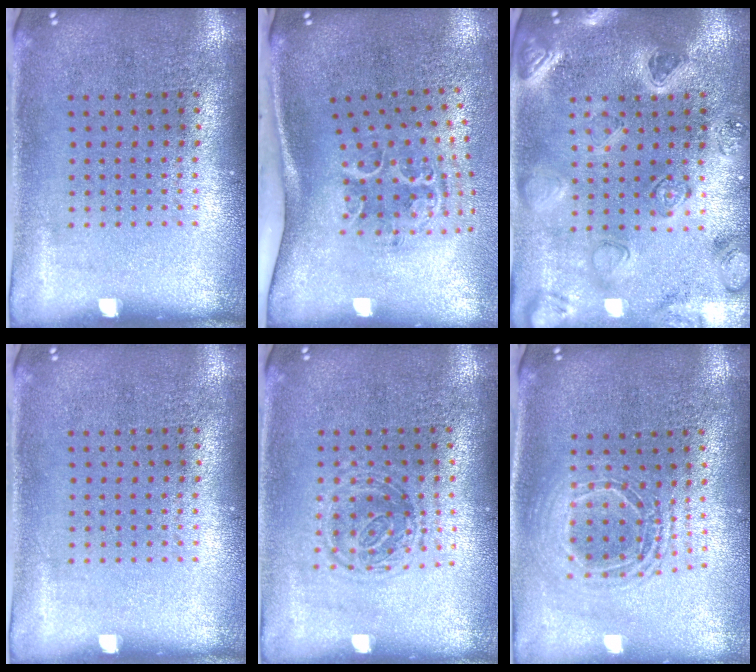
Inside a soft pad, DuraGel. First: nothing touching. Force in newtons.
{"total": 1.7, "press": 1.3, "slide": 1.1}
{"total": 2.2, "press": 2.2, "slide": 0.3}
{"total": 0.0}
{"total": 1.2, "press": 1.0, "slide": 0.8}
{"total": 1.7, "press": 1.4, "slide": 0.9}